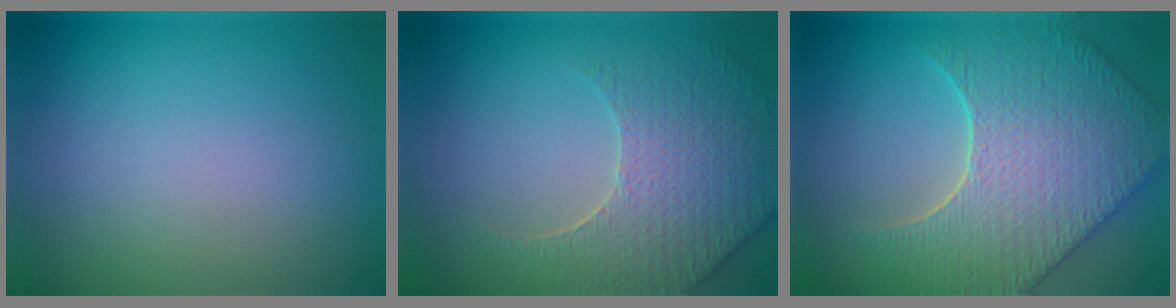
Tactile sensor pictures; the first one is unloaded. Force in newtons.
{"total": 5.4, "press": 4.8, "slide": 2.5}
{"total": 8.1, "press": 6.9, "slide": 4.2}